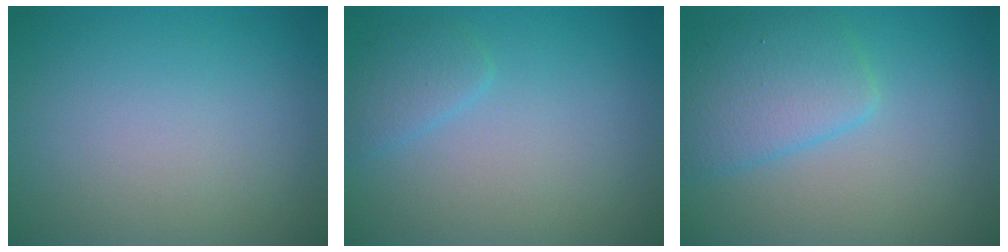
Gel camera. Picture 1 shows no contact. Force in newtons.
{"total": 1.6, "press": 1.6, "slide": 0.2}
{"total": 4.2, "press": 4.2, "slide": 0.2}